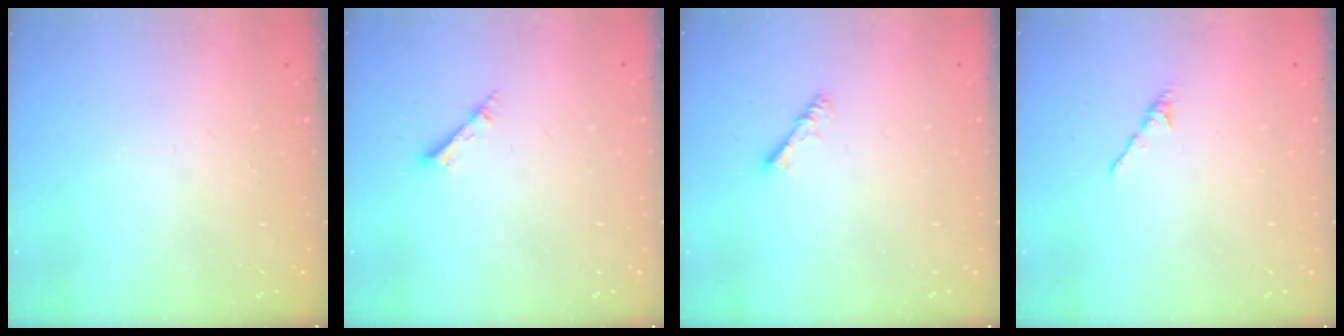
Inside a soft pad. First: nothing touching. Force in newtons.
{"total": 2.2, "press": 2.2, "slide": 0.3}
{"total": 2.8, "press": 2.8, "slide": 0.5}
{"total": 3.0, "press": 2.8, "slide": 0.8}